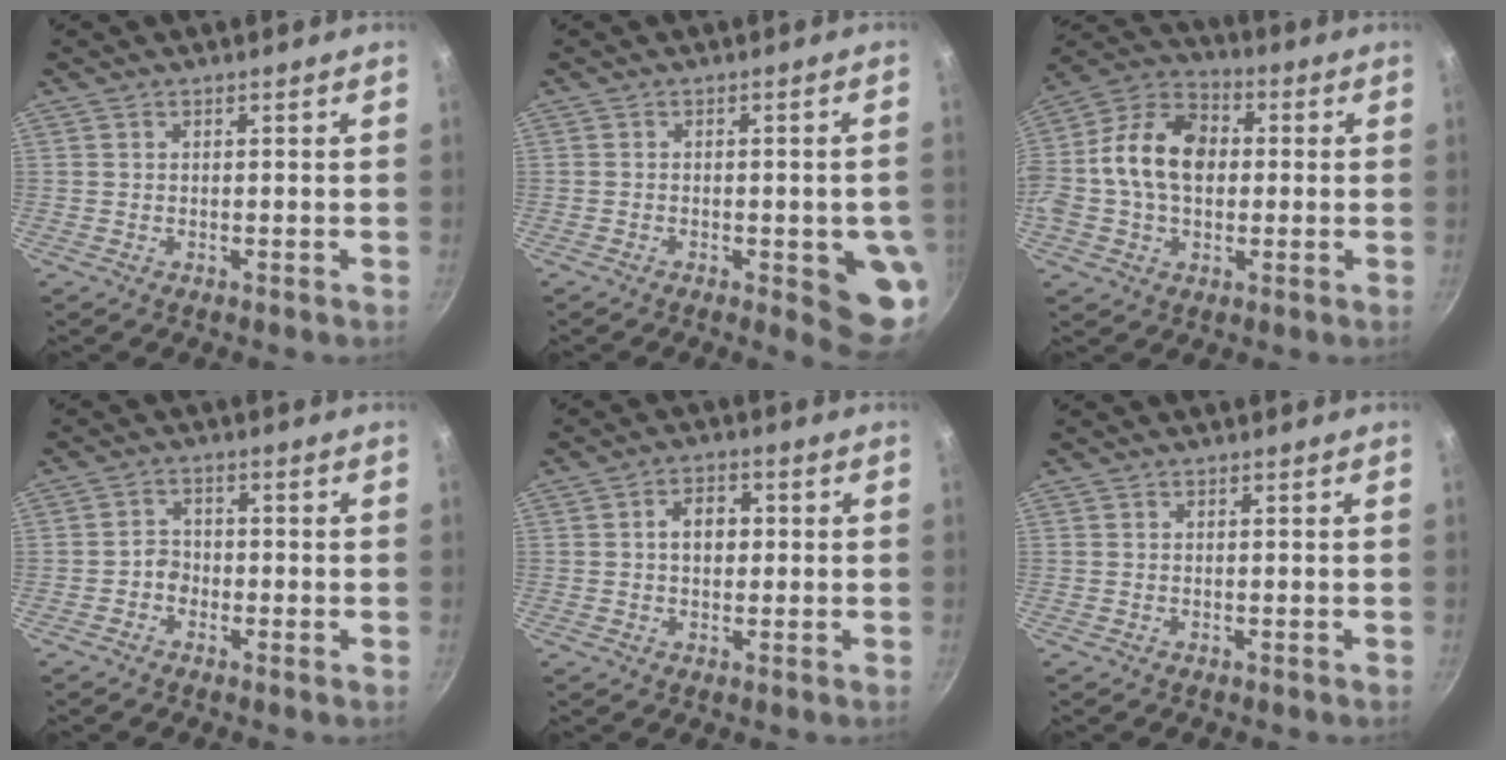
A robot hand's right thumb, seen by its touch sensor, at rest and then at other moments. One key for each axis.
{"total": 8.9, "fx": -2.3, "fy": 3.0, "fz": 8.0, "tx": -0.067, "ty": 0.004, "tz": -0.025}
{"total": 16.2, "fx": 0.5, "fy": 11.7, "fz": 11.2, "tx": -0.175, "ty": 0.033, "tz": -0.011}
{"total": 2.6, "fx": -1.2, "fy": 2.1, "fz": 1.0, "tx": 0.000, "ty": 0.016, "tz": -0.026}
{"total": 5.4, "fx": 0.6, "fy": 3.9, "fz": 3.7, "tx": -0.032, "ty": 0.011, "tz": 0.004}
{"total": 0.0}